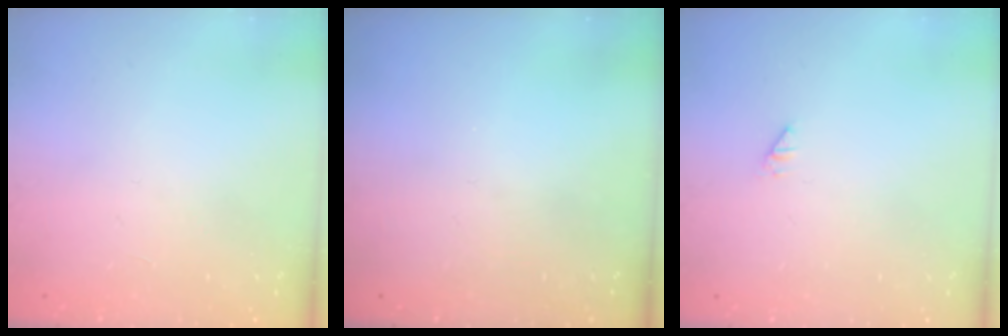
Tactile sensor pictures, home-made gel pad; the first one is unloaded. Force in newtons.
{"total": 0.0}
{"total": 0.0}